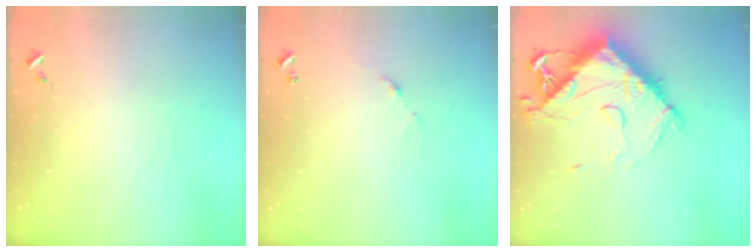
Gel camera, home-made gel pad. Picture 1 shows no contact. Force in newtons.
{"total": 6.4, "press": 6.4, "slide": 0.5}
{"total": 19.8, "press": 19.7, "slide": 2.2}